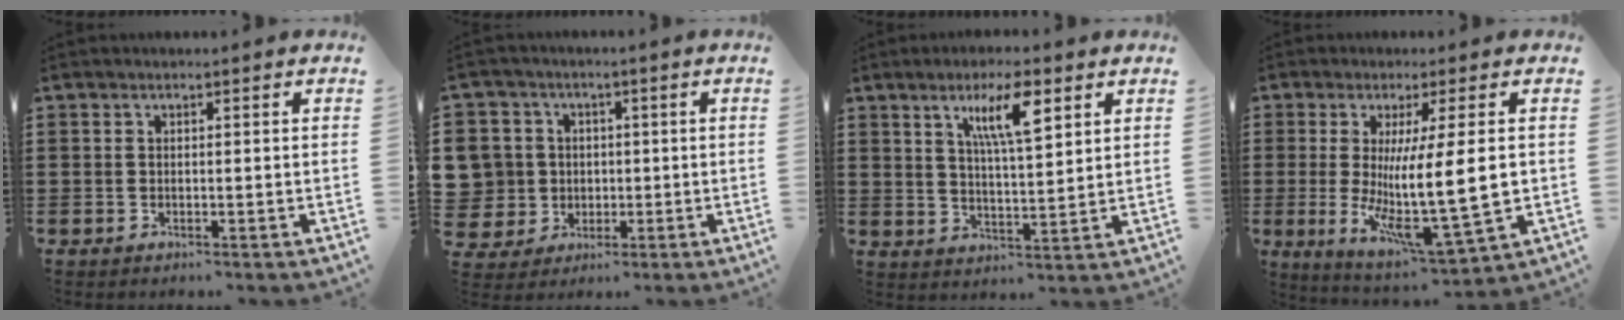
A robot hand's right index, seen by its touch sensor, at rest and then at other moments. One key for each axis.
{"total": 6.8, "fx": 0.3, "fy": 6.7, "fz": 1.1, "tx": -0.073, "ty": 0.010, "tz": 0.004}
{"total": 8.4, "fx": 4.2, "fy": 2.0, "fz": 6.9, "tx": -0.130, "ty": 0.003, "tz": 0.068}
{"total": 14.0, "fx": 1.0, "fy": 2.9, "fz": 13.7, "tx": -0.235, "ty": -0.029, "tz": 0.015}